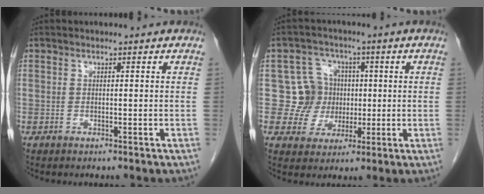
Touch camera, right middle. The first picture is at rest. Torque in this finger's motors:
{"motor_torque": [0.17, 0.06, -0.07, -0.07]}